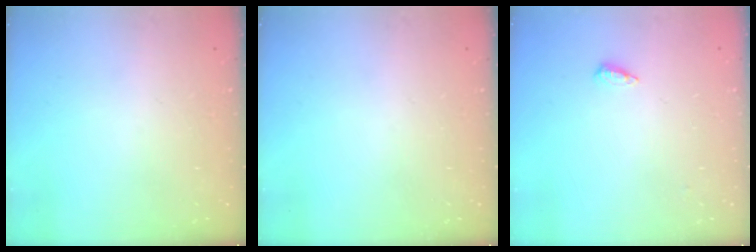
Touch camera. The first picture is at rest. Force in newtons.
{"total": 0.0}
{"total": 3.9, "press": 3.8, "slide": 0.6}